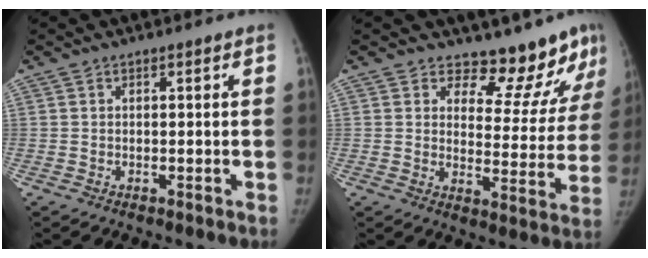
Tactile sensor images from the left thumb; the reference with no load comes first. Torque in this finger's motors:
{"motor_torque": [-0.39, 0.06, -0.19, 0.25, -0.17]}